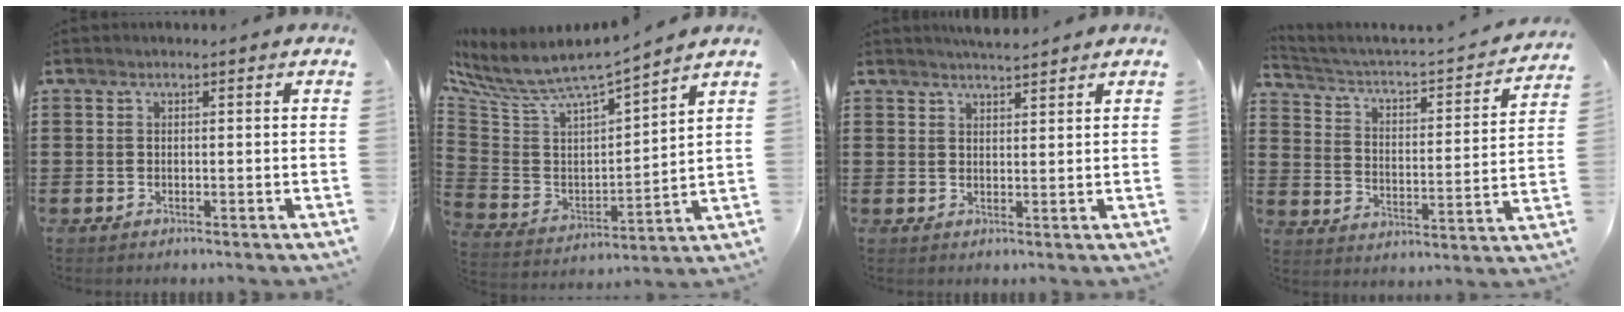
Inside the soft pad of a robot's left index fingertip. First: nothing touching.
{"total": 6.0, "force": [5.5, 0.9, 2.2], "torque": [-0.075, -0.053, 0.088]}
{"total": 2.9, "force": [2.8, 0.0, 0.6], "torque": [-0.019, -0.004, 0.053]}
{"total": 2.3, "force": [1.7, 0.6, 1.5], "torque": [-0.044, -0.028, 0.015]}